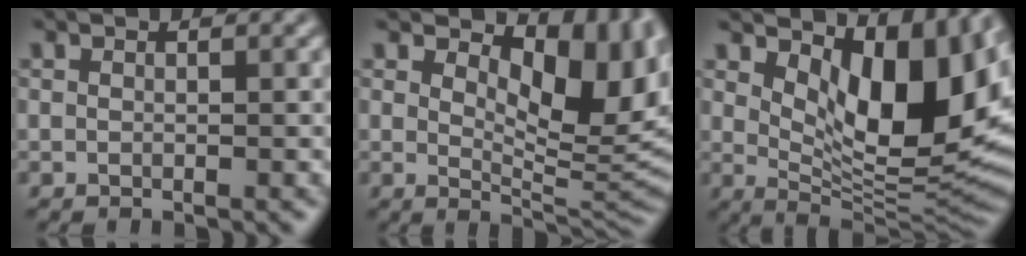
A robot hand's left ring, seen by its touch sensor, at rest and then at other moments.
{"total": 10.1, "force": [3.5, 4.9, 8.1], "torque": [-0.112, -0.005, 0.055]}
{"total": 11.7, "force": [4.1, 5.4, 9.5], "torque": [-0.134, -0.011, 0.073]}